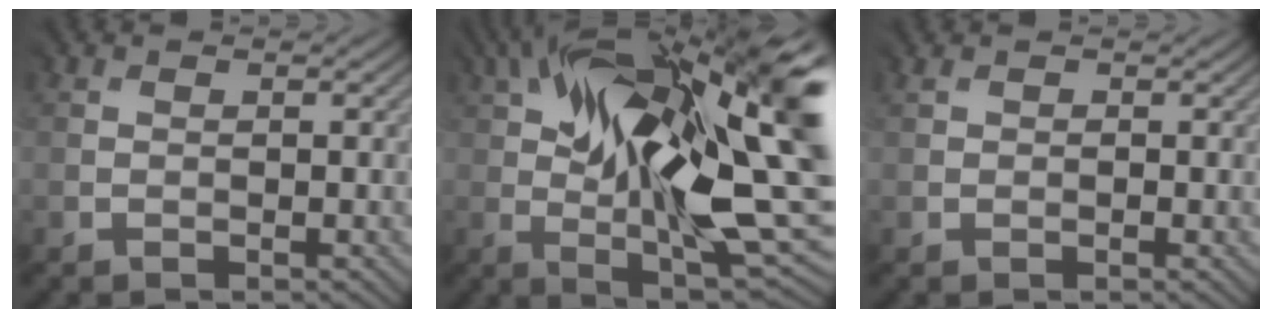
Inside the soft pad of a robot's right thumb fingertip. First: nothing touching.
{"total": 21.2, "force": [5.6, 8.0, 18.8], "torque": [-0.296, 0.032, 0.084]}
{"total": 0.8, "force": [0.5, 0.6, 0.3], "torque": [-0.004, 0.000, 0.008]}